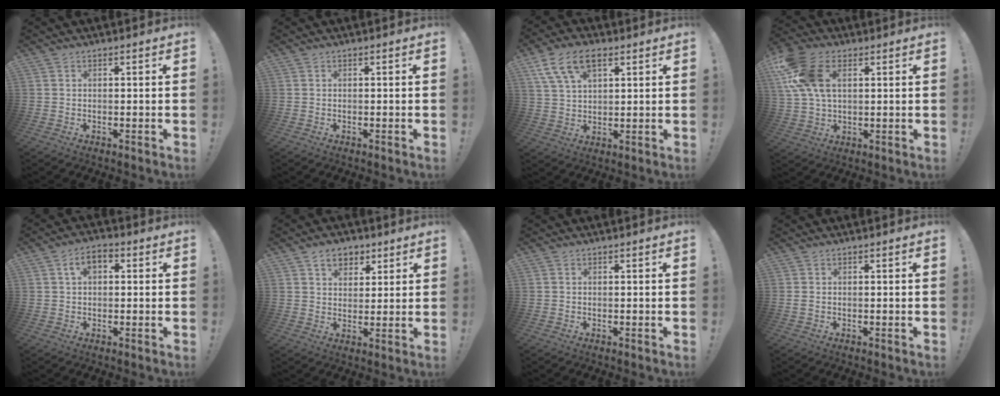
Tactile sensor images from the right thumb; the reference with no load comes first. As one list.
[{"total": 0.0}, {"total": 11.1, "force": [5.5, 6.0, 7.6], "torque": [-0.144, -0.008, 0.106]}, {"total": 15.4, "force": [5.2, 9.5, 10.9], "torque": [-0.229, -0.005, 0.101]}, {"total": 5.4, "force": [1.3, 3.3, 4.1], "torque": [-0.062, 0.008, 0.023]}, {"total": 7.9, "force": [4.4, 5.8, 3.0], "torque": [-0.032, -0.022, 0.081]}, {"total": 0.0}, {"total": 0.7, "force": [0.2, 0.3, 0.6], "torque": [-0.018, 0.003, 0.004]}]